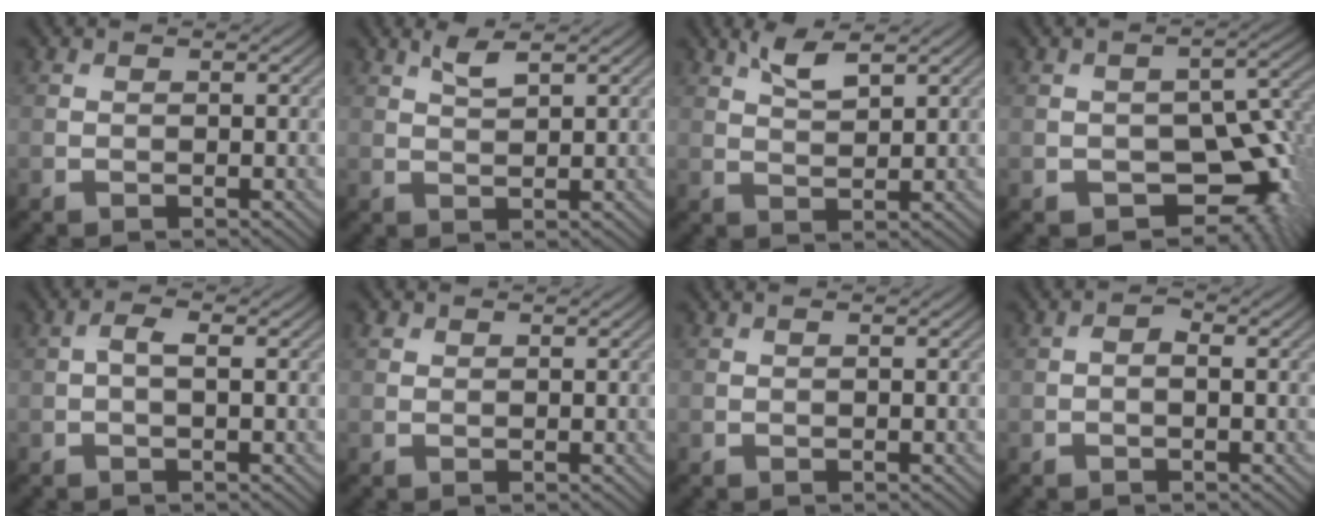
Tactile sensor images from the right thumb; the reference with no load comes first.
{"total": 2.2, "force": [1.5, 0.4, 1.5], "torque": [-0.038, 0.000, 0.031]}
{"total": 3.6, "force": [2.4, 1.0, 2.5], "torque": [-0.060, 0.000, 0.049]}
{"total": 10.2, "force": [-3.4, 6.2, 7.3], "torque": [-0.099, -0.021, -0.049]}
{"total": 1.7, "force": [0.0, 0.6, 1.6], "torque": [-0.035, 0.006, -0.004]}
{"total": 0.8, "force": [0.5, 0.6, 0.3], "torque": [-0.005, 0.002, 0.009]}
{"total": 0.0}
{"total": 1.2, "force": [-0.2, 0.5, 1.0], "torque": [-0.019, 0.005, -0.007]}